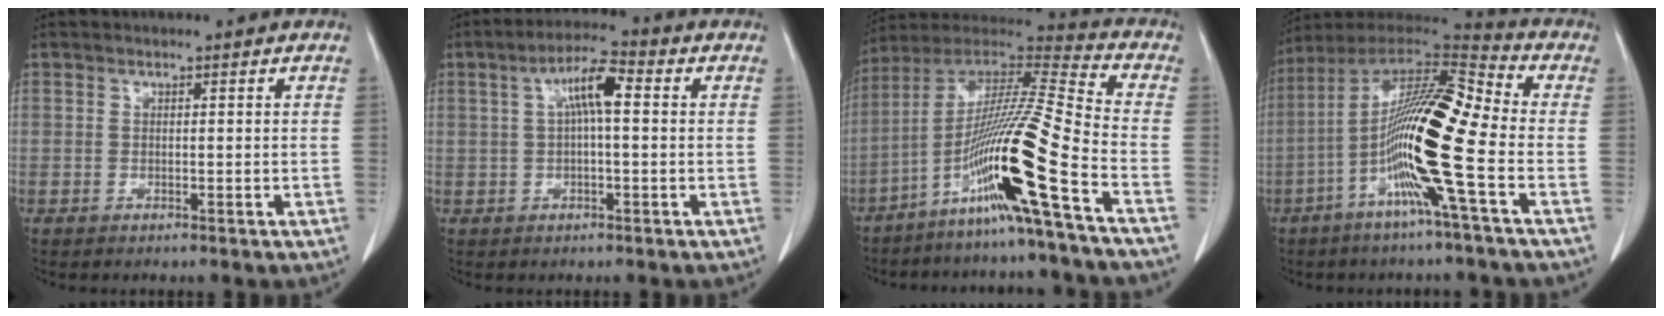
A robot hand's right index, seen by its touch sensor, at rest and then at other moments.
{"total": 6.3, "force": [1.2, 1.3, 6.1], "torque": [-0.114, 0.022, 0.019]}
{"total": 18.6, "force": [-8.3, -2.2, 16.5], "torque": [-0.323, -0.016, -0.158]}
{"total": 17.3, "force": [-4.6, -0.1, 16.7], "torque": [-0.312, 0.001, -0.099]}